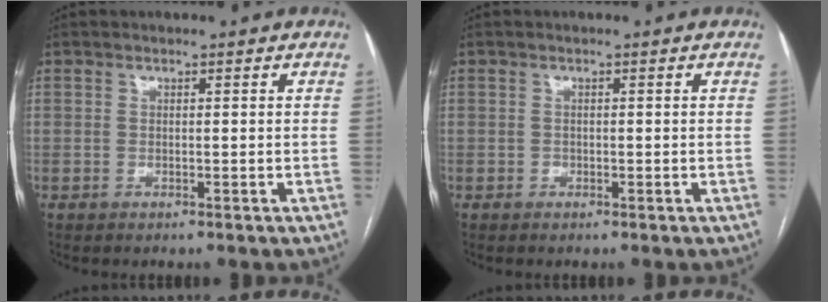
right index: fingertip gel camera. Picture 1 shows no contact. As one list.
[{"total": 0.5, "force": [-0.3, 0.5, 0.1], "torque": [-0.004, 0.003, -0.005]}]